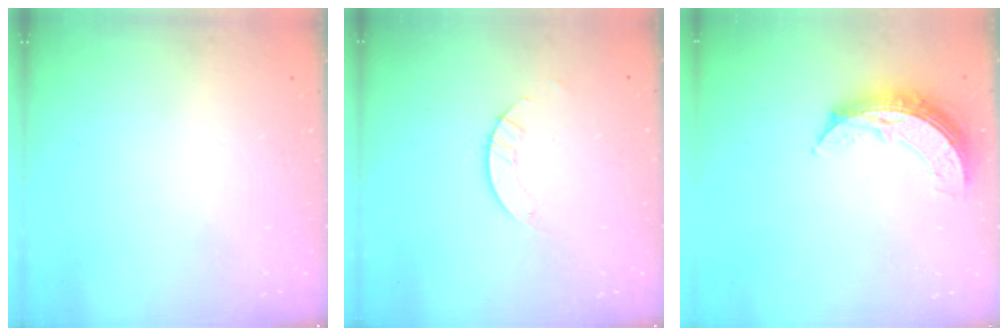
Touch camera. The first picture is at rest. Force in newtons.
{"total": 2.8, "press": 2.8, "slide": 0.2}
{"total": 9.0, "press": 9.0, "slide": 0.9}